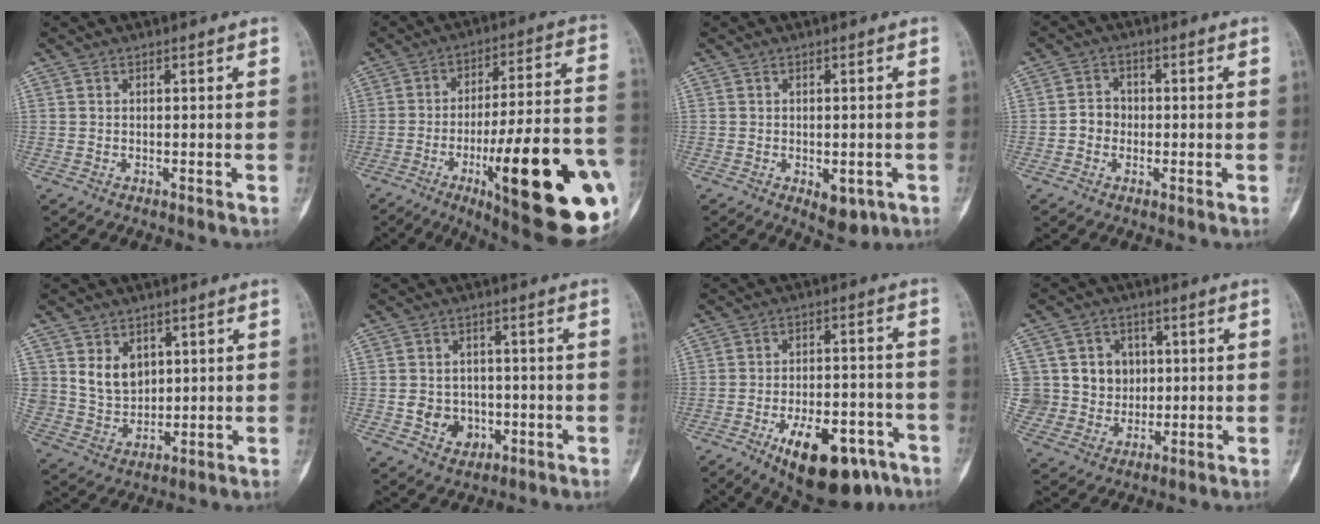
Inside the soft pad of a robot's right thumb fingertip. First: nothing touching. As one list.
[{"total": 31.1, "force": [-9.8, 7.6, 28.5], "torque": [-0.364, 0.022, -0.136]}, {"total": 4.8, "force": [-1.6, 2.7, 3.6], "torque": [-0.031, 0.002, -0.010]}, {"total": 3.4, "force": [-0.7, 3.1, 1.4], "torque": [-0.006, 0.012, -0.021]}, {"total": 8.0, "force": [2.8, 6.3, 4.2], "torque": [-0.048, -0.023, 0.064]}, {"total": 6.8, "force": [-1.5, 5.8, 3.2], "torque": [-0.019, 0.010, -0.017]}, {"total": 17.4, "force": [-9.6, 7.9, 12.2], "torque": [-0.148, 0.049, -0.133]}, {"total": 11.8, "force": [1.9, 11.2, 3.1], "torque": [-0.013, 0.016, 0.047]}]